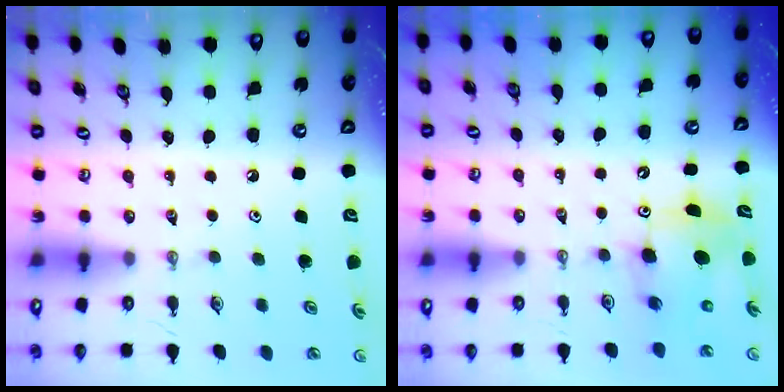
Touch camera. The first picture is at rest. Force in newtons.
{"total": 8.1, "press": 7.9, "slide": 1.6}